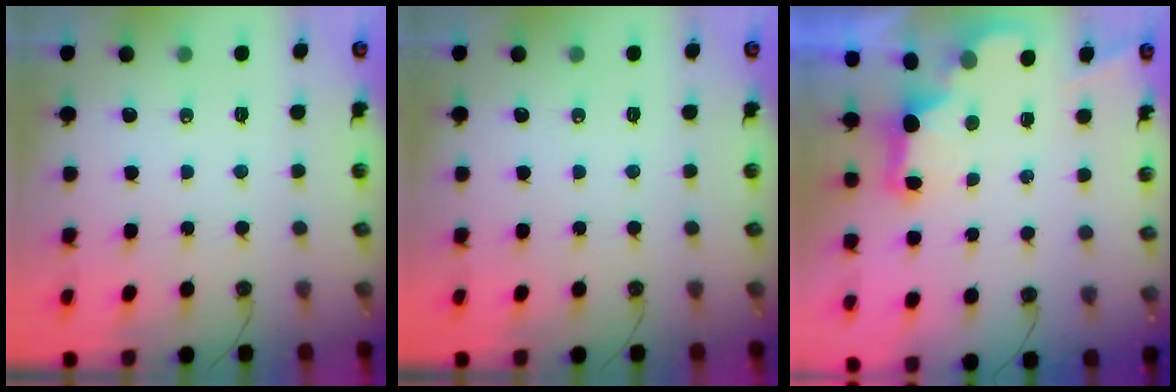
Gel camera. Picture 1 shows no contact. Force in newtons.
{"total": 0.0}
{"total": 2.2, "press": 2.1, "slide": 0.7}